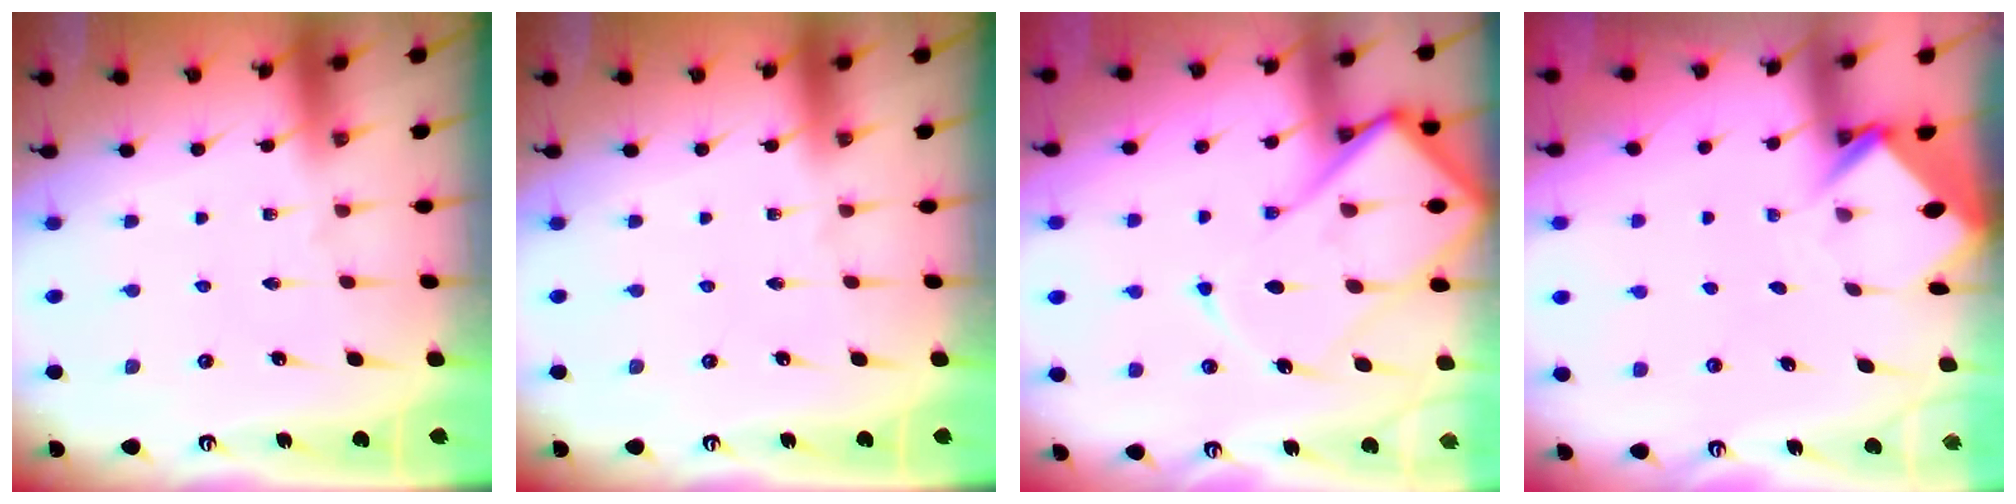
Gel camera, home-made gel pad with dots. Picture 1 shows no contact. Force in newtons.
{"total": 0.0}
{"total": 18.4, "press": 18.3, "slide": 1.9}
{"total": 3.9, "press": 3.9, "slide": 0.2}